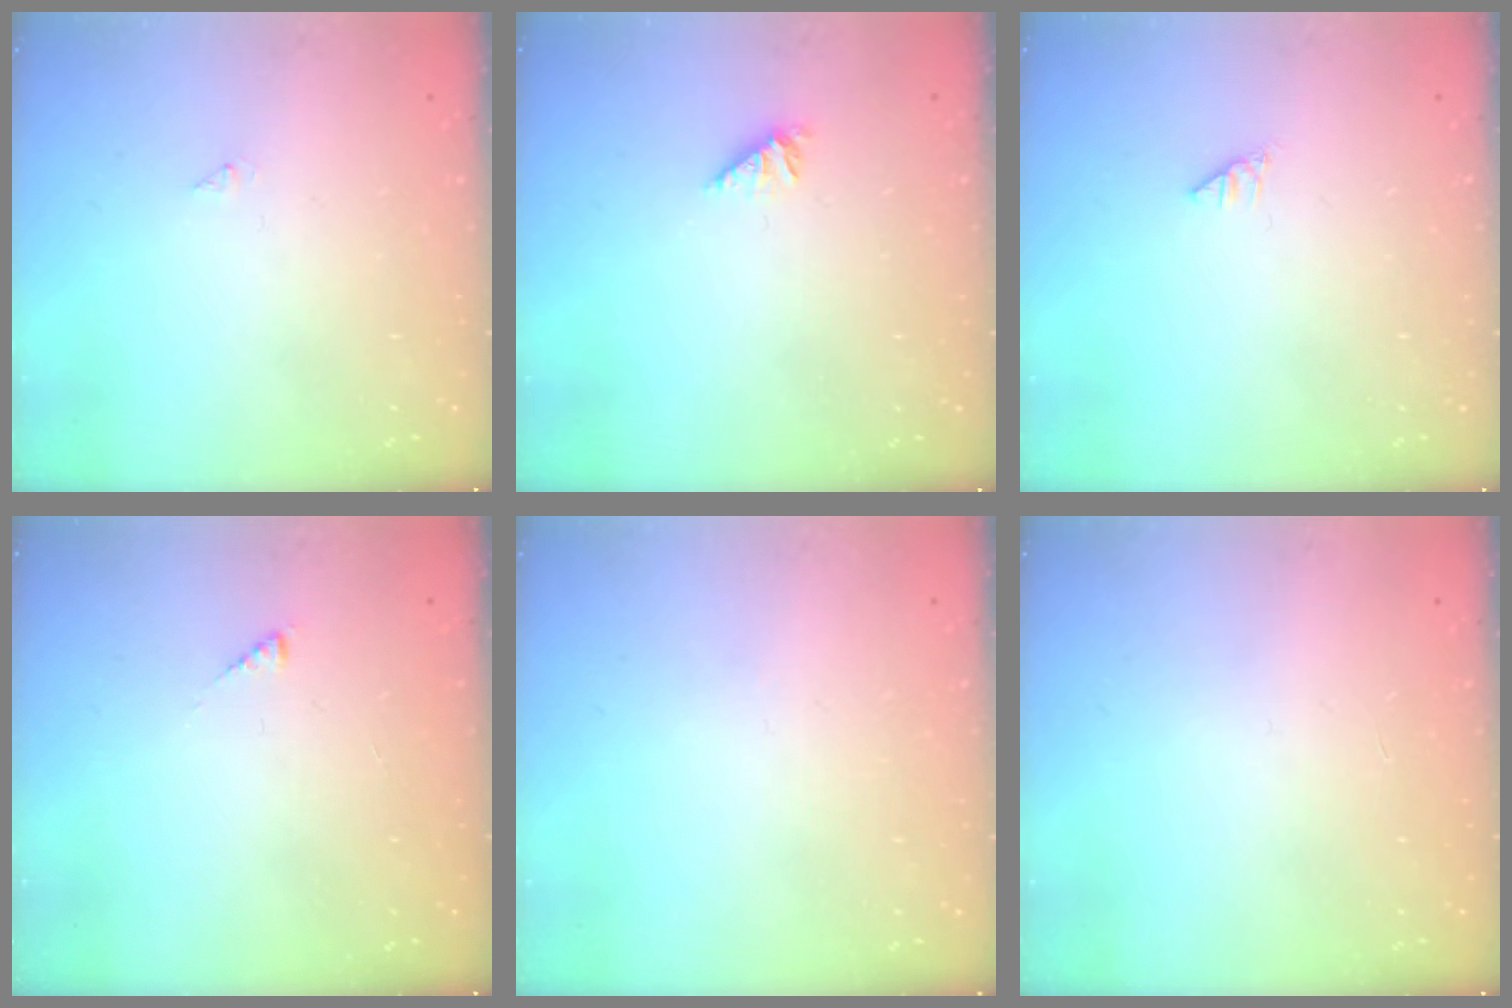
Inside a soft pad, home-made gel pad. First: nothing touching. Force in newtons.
{"total": 1.9, "press": 1.9, "slide": 0.4}
{"total": 0.0}
{"total": 2.0, "press": 2.0, "slide": 0.3}
{"total": 0.0}
{"total": 0.0}